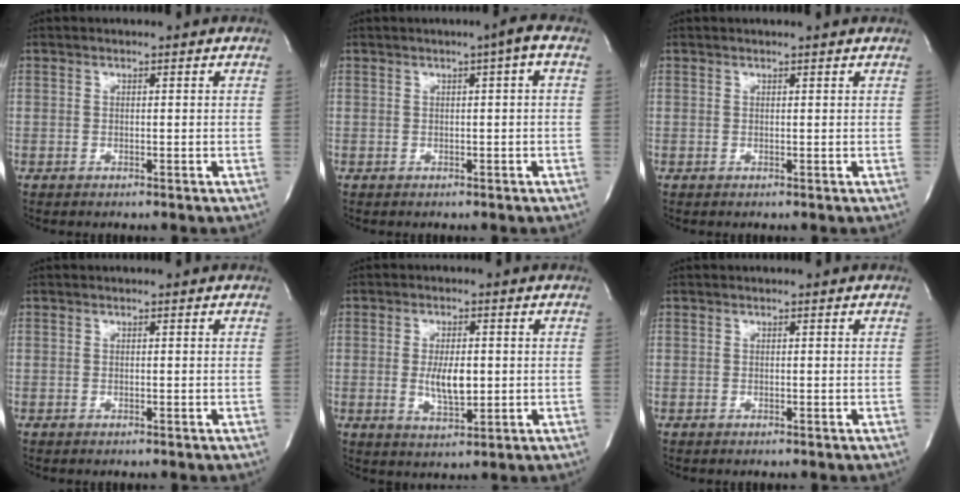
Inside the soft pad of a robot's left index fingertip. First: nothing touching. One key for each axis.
{"total": 1.8, "fx": 0.3, "fy": -0.1, "fz": 1.8, "tx": -0.028, "ty": 0.007, "tz": 0.003}
{"total": 1.5, "fx": 1.4, "fy": -0.2, "fz": 0.5, "tx": -0.009, "ty": 0.003, "tz": 0.016}
{"total": 0.0}
{"total": 5.6, "fx": -0.3, "fy": 2.0, "fz": 5.2, "tx": -0.096, "ty": -0.011, "tz": -0.002}
{"total": 0.0}